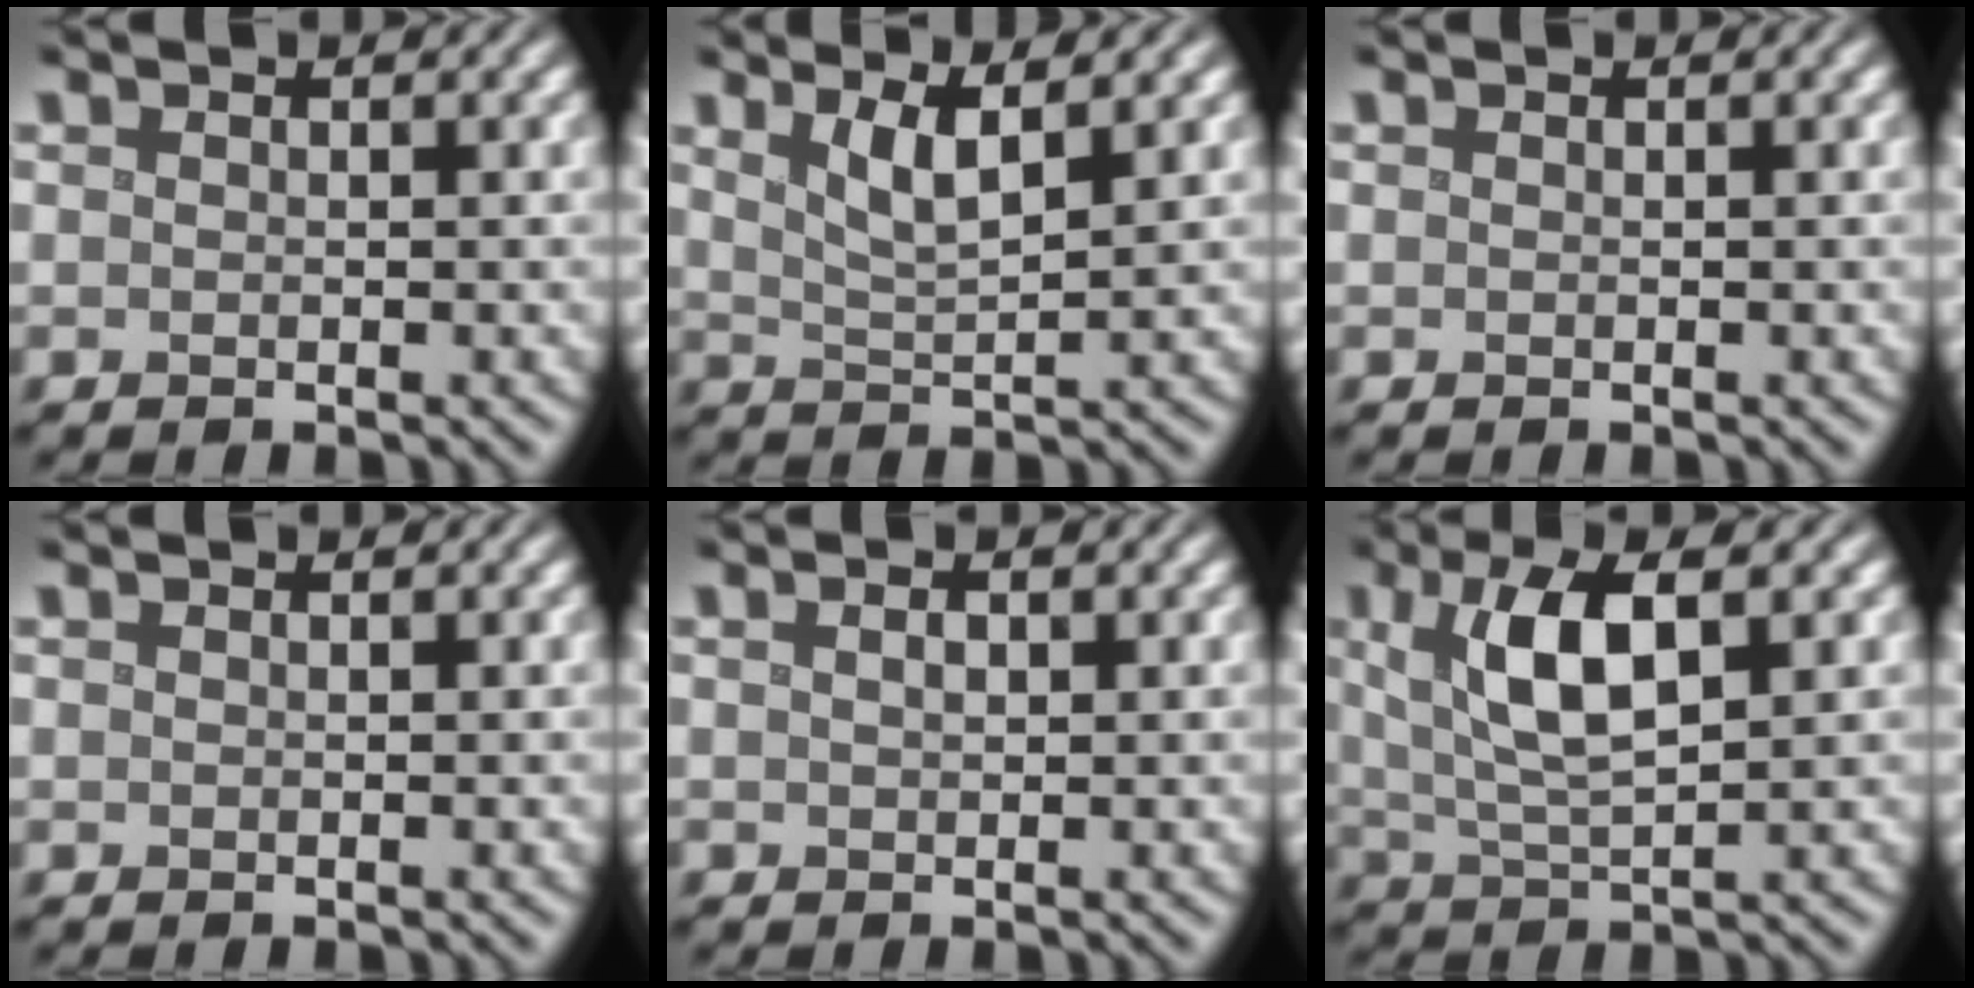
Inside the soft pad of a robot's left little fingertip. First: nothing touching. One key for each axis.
{"total": 2.8, "fx": 1.6, "fy": 0.4, "fz": 2.2, "tx": -0.041, "ty": -0.003, "tz": 0.034}
{"total": 0.0}
{"total": 0.0}
{"total": 0.6, "fx": 0.2, "fy": 0.4, "fz": 0.5, "tx": -0.009, "ty": 0.000, "tz": 0.006}
{"total": 6.2, "fx": 1.9, "fy": 2.2, "fz": 5.5, "tx": -0.106, "ty": 0.008, "tz": 0.036}